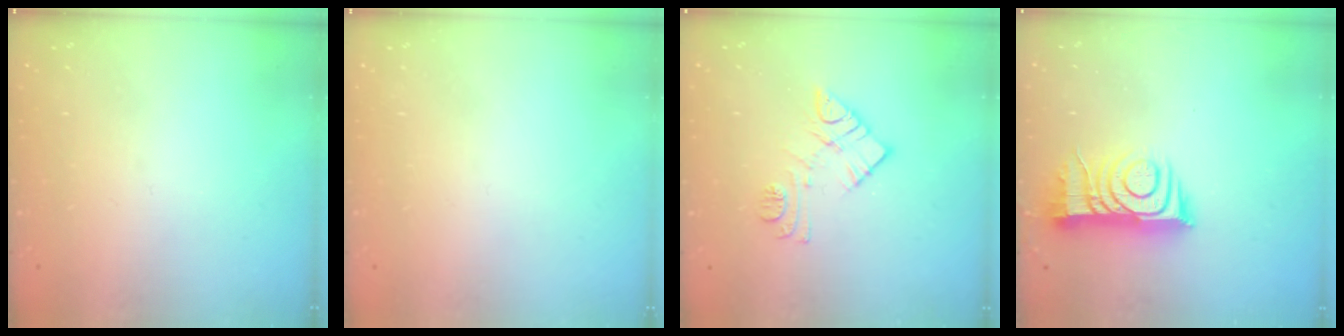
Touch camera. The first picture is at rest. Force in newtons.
{"total": 1.6, "press": 1.6, "slide": 0.1}
{"total": 10.8, "press": 10.8, "slide": 0.8}
{"total": 11.4, "press": 11.4, "slide": 0.8}